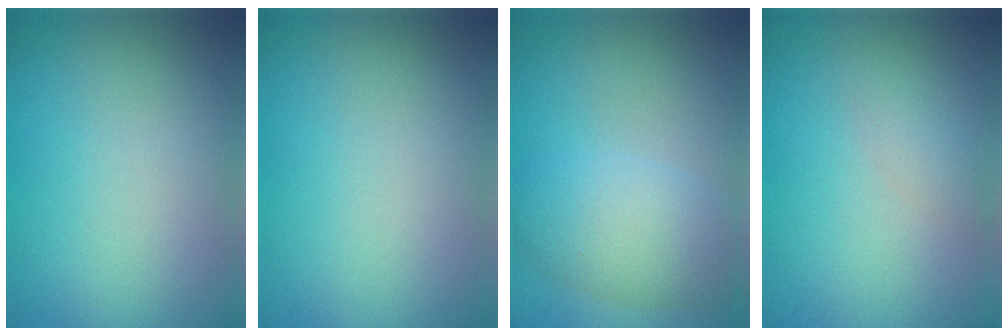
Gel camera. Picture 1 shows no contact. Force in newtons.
{"total": 0.0}
{"total": 5.1, "press": 5.1, "slide": 0.2}
{"total": 1.1, "press": 1.1, "slide": 0.1}